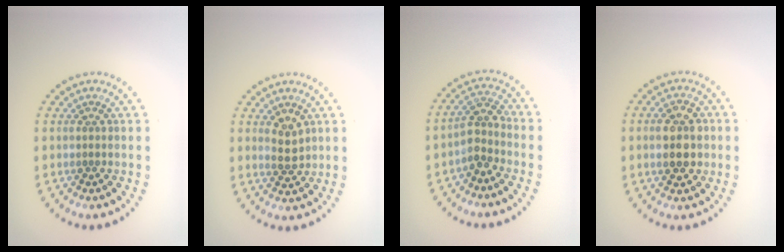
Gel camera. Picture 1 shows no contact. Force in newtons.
{"total": 2.2, "press": 2.1, "slide": 0.6}
{"total": 2.6, "press": 2.0, "slide": 1.6}
{"total": 4.6, "press": 4.6, "slide": 0.2}